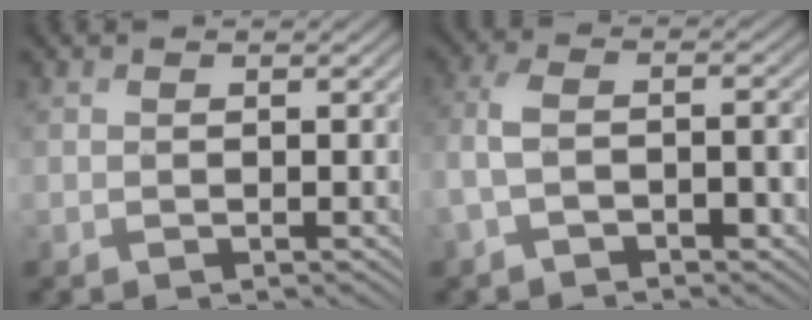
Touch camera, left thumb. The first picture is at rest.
{"total": 5.5, "force": [-2.1, 2.5, 4.5], "torque": [-0.106, 0.003, -0.047]}